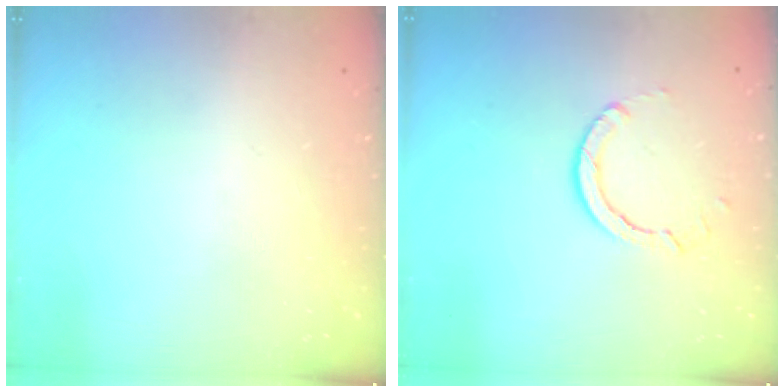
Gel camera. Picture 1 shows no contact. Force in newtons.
{"total": 5.6, "press": 5.6, "slide": 0.2}